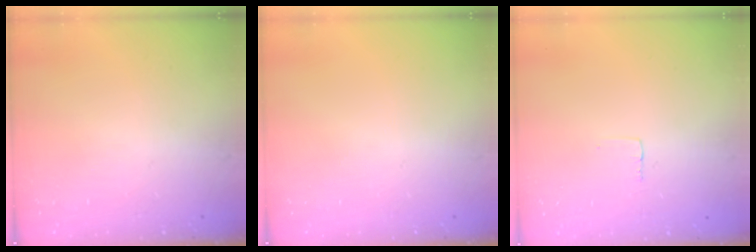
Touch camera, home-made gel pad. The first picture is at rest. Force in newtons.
{"total": 0.0}
{"total": 2.4, "press": 2.4, "slide": 0.1}